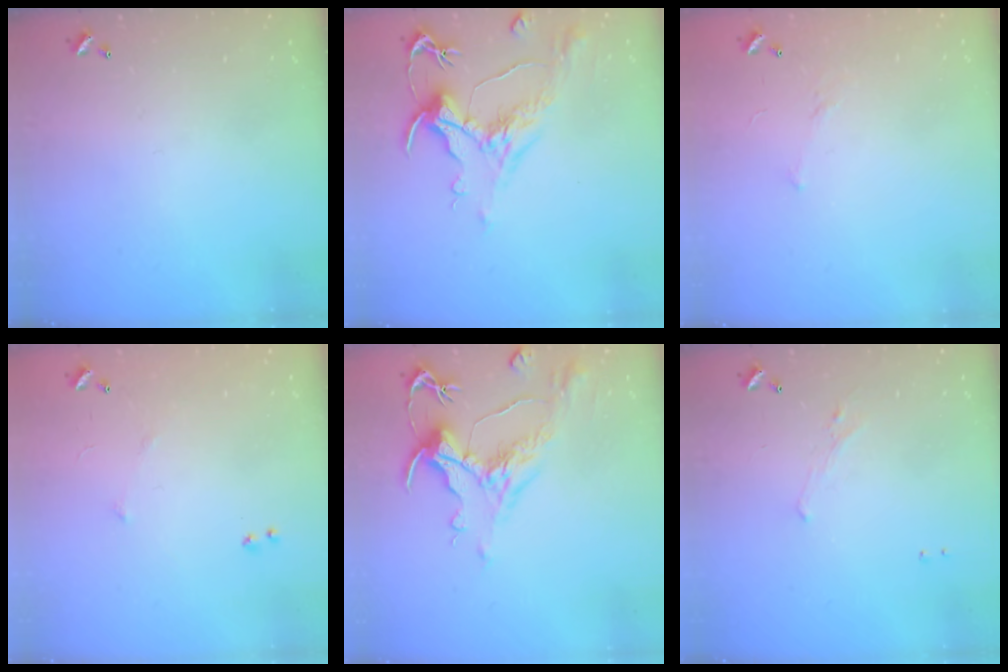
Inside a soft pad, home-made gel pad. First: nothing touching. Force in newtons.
{"total": 1.6, "press": 0.7, "slide": 1.4}
{"total": 7.0, "press": 7.0, "slide": 0.7}
{"total": 5.2, "press": 5.1, "slide": 0.9}
{"total": 1.5, "press": 0.5, "slide": 1.4}
{"total": 1.2, "press": 0.9, "slide": 0.8}